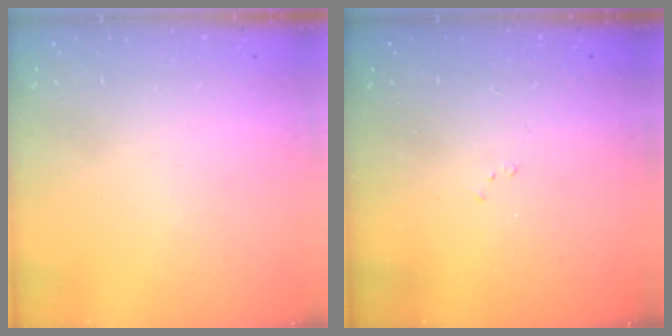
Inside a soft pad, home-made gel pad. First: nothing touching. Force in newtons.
{"total": 6.7, "press": 6.6, "slide": 0.9}